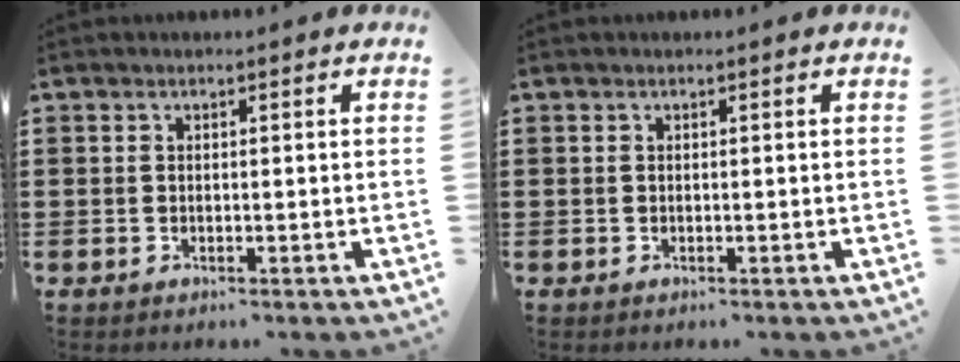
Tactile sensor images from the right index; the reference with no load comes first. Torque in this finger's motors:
{"motor_torque": [0.47, 0.35, 0.09, 0.02]}